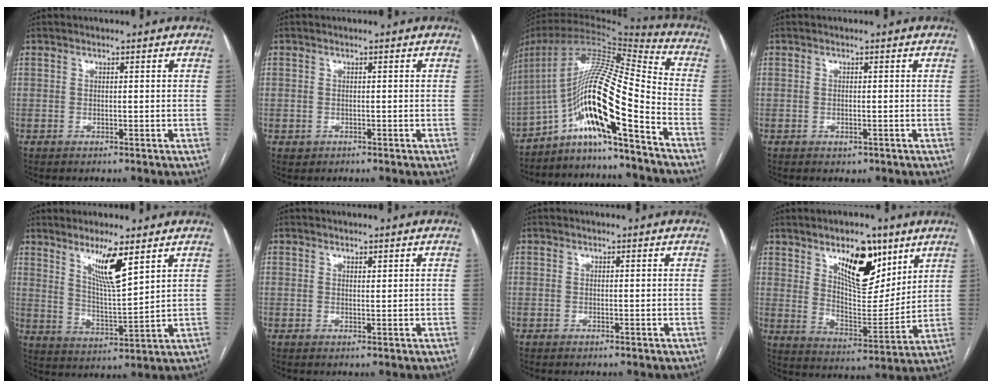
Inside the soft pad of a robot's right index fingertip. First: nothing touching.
{"total": 0.9, "force": [-0.4, 0.9, 0.0], "torque": [-0.002, 0.004, -0.003]}
{"total": 17.8, "force": [-9.8, 0.3, 14.9], "torque": [-0.280, 0.022, -0.173]}
{"total": 0.9, "force": [-0.4, 0.5, 0.6], "torque": [-0.011, -0.002, 0.000]}
{"total": 8.2, "force": [5.0, 0.4, 6.5], "torque": [-0.119, -0.016, 0.095]}
{"total": 0.6, "force": [0.5, 0.2, 0.3], "torque": [-0.006, -0.003, 0.008]}
{"total": 0.0}
{"total": 13.2, "force": [7.5, 5.2, 9.5], "torque": [-0.148, -0.002, 0.133]}